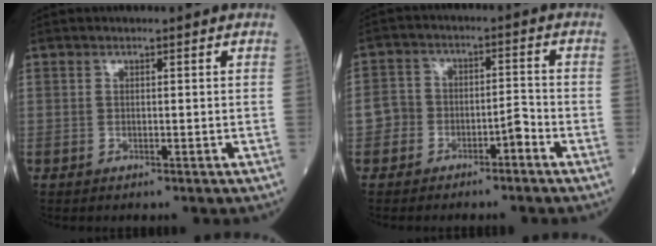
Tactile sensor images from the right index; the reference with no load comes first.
{"total": 4.8, "force": [-2.9, 3.0, 2.4], "torque": [-0.035, 0.028, -0.049]}